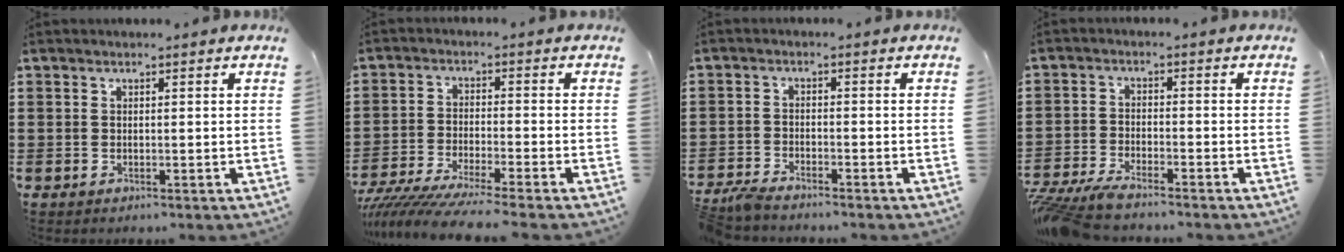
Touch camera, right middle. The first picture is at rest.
{"total": 6.0, "force": [-5.6, -0.5, 1.9], "torque": [-0.056, -0.021, -0.114]}
{"total": 2.8, "force": [-2.7, 0.2, 0.6], "torque": [-0.028, 0.000, -0.061]}
{"total": 4.7, "force": [-4.5, 0.2, 1.4], "torque": [-0.053, -0.015, -0.096]}